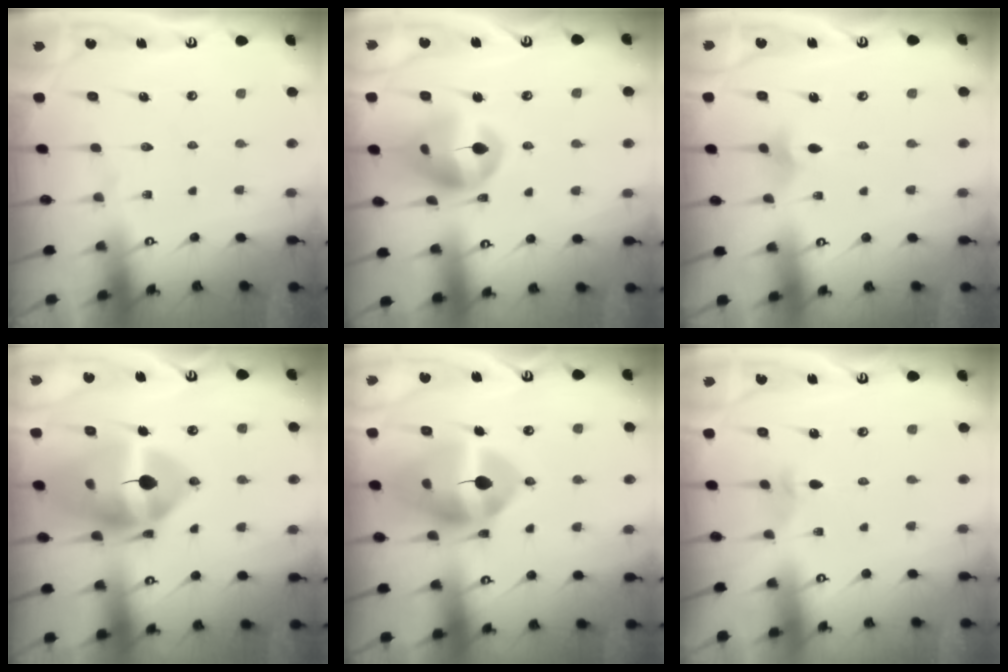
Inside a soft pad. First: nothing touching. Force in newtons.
{"total": 13.9, "press": 13.9, "slide": 1.3}
{"total": 3.7, "press": 3.6, "slide": 0.8}
{"total": 20.8, "press": 20.7, "slide": 2.6}
{"total": 17.0, "press": 16.9, "slide": 2.0}
{"total": 2.6, "press": 2.5, "slide": 0.7}